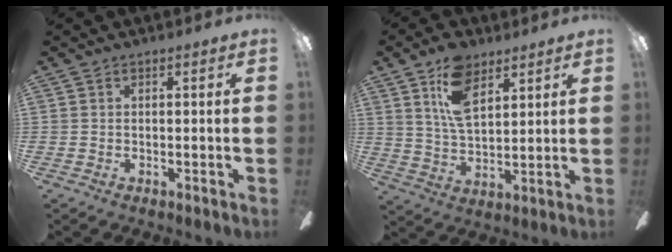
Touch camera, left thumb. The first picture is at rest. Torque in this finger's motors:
{"motor_torque": [0.12, 0.31, 0.11, -0.12, 0.16]}